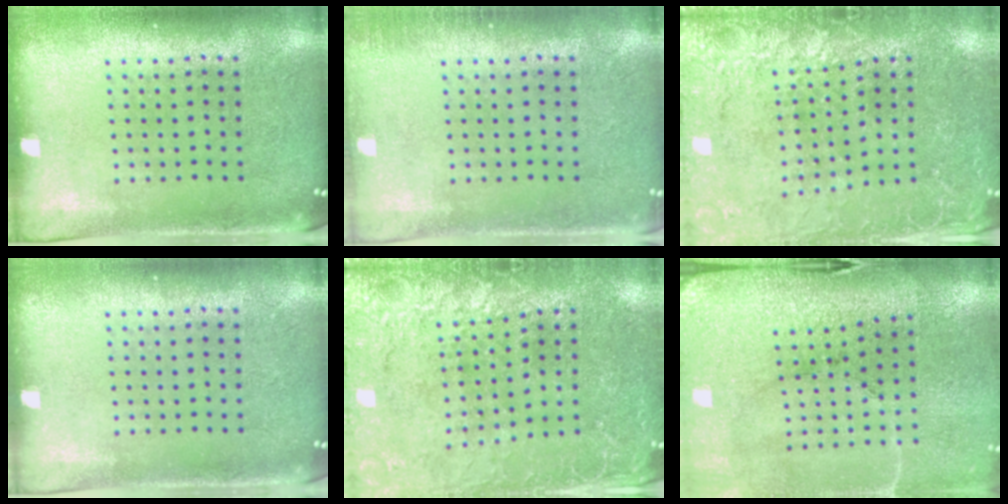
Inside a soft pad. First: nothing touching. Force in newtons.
{"total": 0.9, "press": 0.9, "slide": 0.2}
{"total": 2.7, "press": 2.7, "slide": 0.3}
{"total": 0.0}
{"total": 2.7, "press": 2.7, "slide": 0.3}
{"total": 3.5, "press": 3.5, "slide": 0.4}